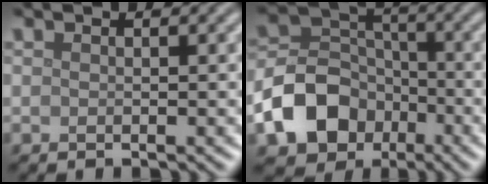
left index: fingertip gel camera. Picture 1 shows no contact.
{"total": 8.9, "force": [-4.0, 6.8, 4.3], "torque": [-0.071, -0.003, -0.088]}